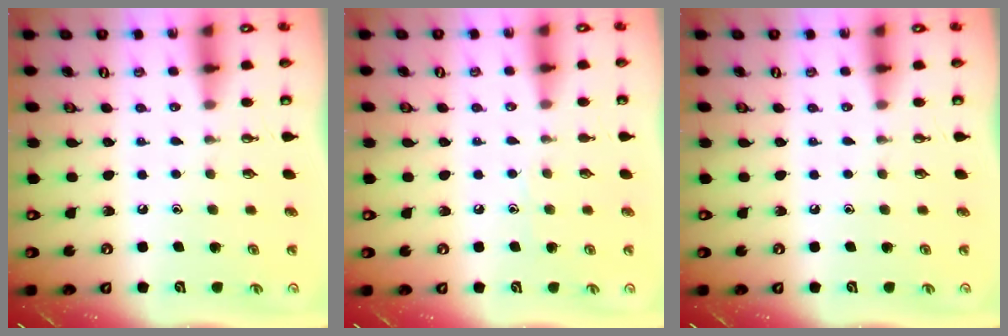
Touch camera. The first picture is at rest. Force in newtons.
{"total": 4.5, "press": 4.5, "slide": 0.5}
{"total": 0.0}